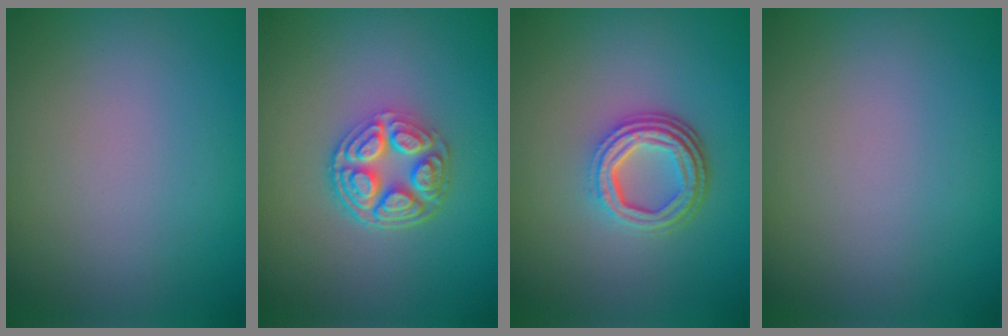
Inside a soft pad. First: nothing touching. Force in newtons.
{"total": 5.0, "press": 3.7, "slide": 3.3}
{"total": 4.4, "press": 3.3, "slide": 3.0}
{"total": 0.0}